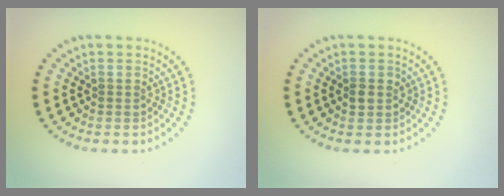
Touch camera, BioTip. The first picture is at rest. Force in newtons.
{"total": 1.1, "press": 1.0, "slide": 0.4}